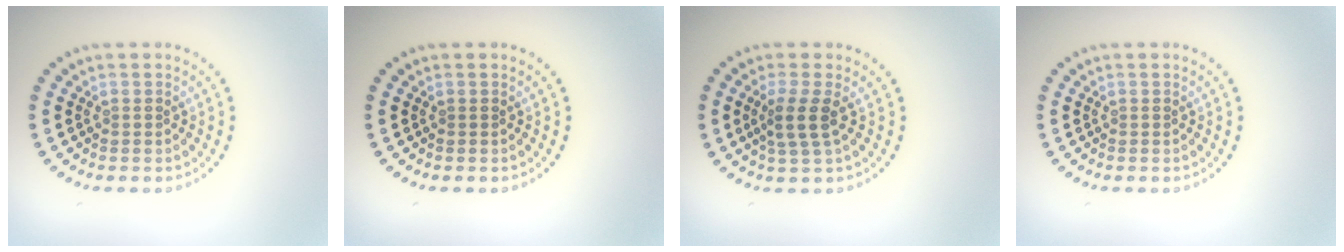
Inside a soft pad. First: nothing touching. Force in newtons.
{"total": 0.0}
{"total": 2.5, "press": 1.9, "slide": 1.5}
{"total": 0.0}